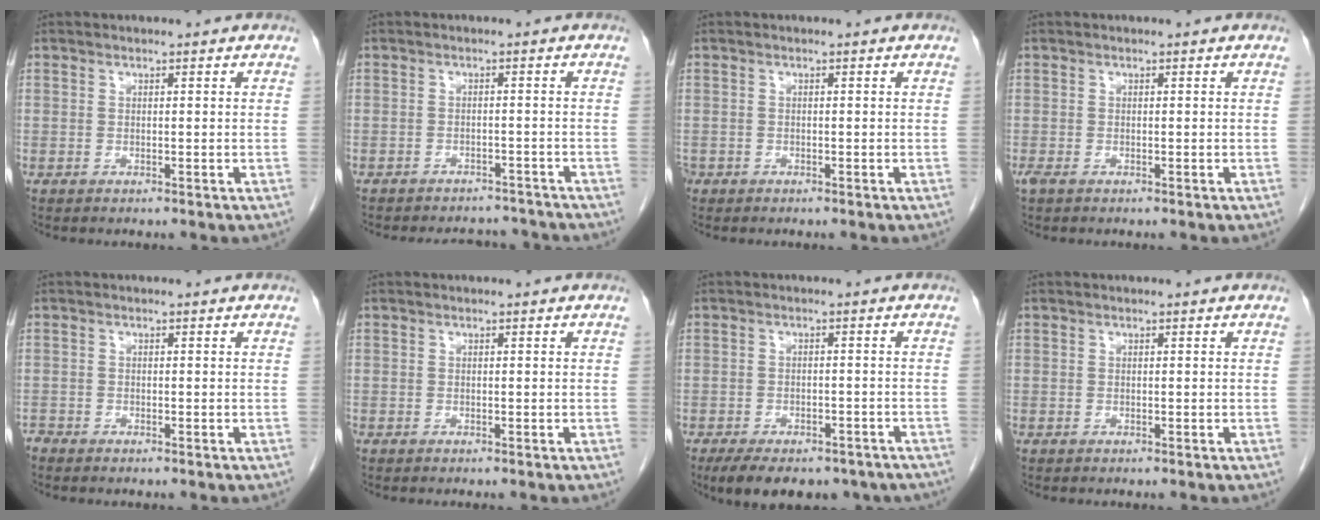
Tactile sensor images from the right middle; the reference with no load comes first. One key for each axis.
{"total": 8.8, "fx": -8.2, "fy": 2.7, "fz": 1.5, "tx": -0.027, "ty": 0.010, "tz": -0.096}
{"total": 1.3, "fx": -0.8, "fy": 0.9, "fz": 0.3, "tx": -0.012, "ty": 0.001, "tz": -0.015}
{"total": 1.1, "fx": -0.7, "fy": 0.5, "fz": 0.7, "tx": -0.016, "ty": -0.002, "tz": -0.010}
{"total": 1.0, "fx": -1.0, "fy": 0.2, "fz": 0.0, "tx": -0.005, "ty": -0.002, "tz": -0.020}
{"total": 0.0}
{"total": 14.8, "fx": -11.1, "fy": 6.8, "fz": 6.9, "tx": -0.122, "ty": -0.003, "tz": -0.138}
{"total": 0.0}